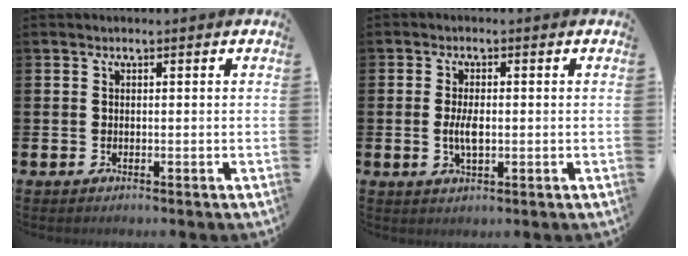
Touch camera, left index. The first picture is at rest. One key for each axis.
{"total": 3.5, "fx": -0.1, "fy": 1.5, "fz": 3.1, "tx": -0.064, "ty": 0.000, "tz": -0.005}